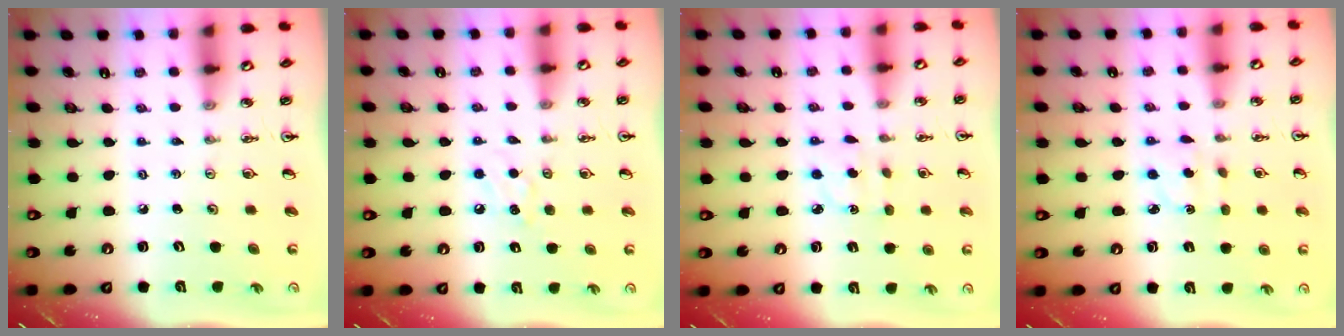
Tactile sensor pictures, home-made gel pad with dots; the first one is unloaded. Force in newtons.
{"total": 4.9, "press": 4.8, "slide": 0.8}
{"total": 3.2, "press": 3.1, "slide": 0.8}
{"total": 2.3, "press": 2.1, "slide": 0.8}